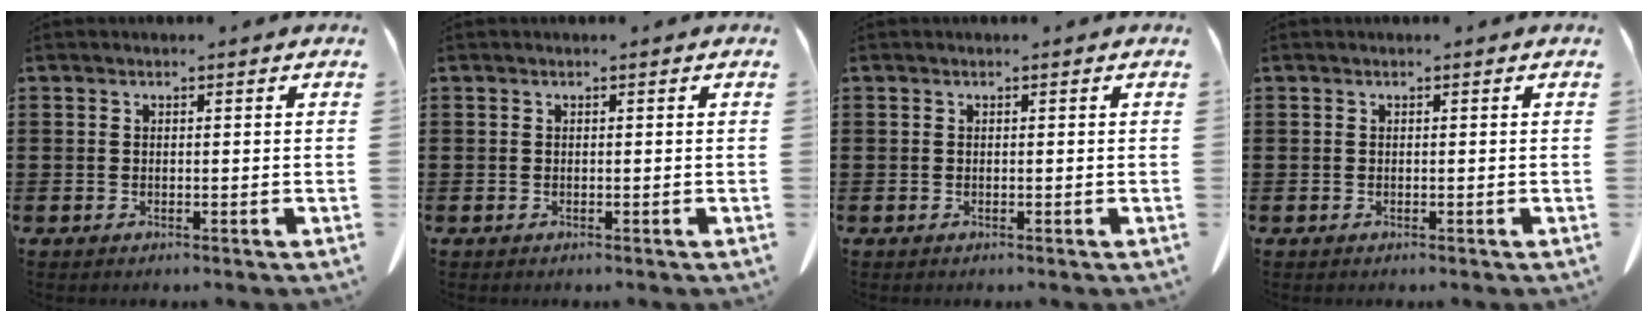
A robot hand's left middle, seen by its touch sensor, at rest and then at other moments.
{"total": 0.0}
{"total": 0.0}
{"total": 0.0}